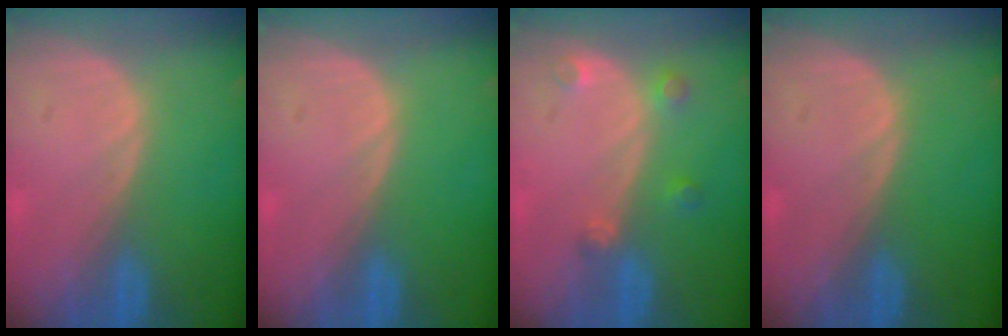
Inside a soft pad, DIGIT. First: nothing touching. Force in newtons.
{"total": 0.0}
{"total": 2.6, "press": 2.6, "slide": 0.5}
{"total": 0.0}